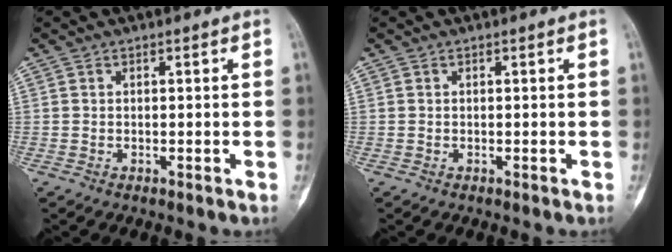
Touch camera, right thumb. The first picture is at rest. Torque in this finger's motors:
{"motor_torque": [0.19, 0.19, 0.11, 0.07, 0.00]}